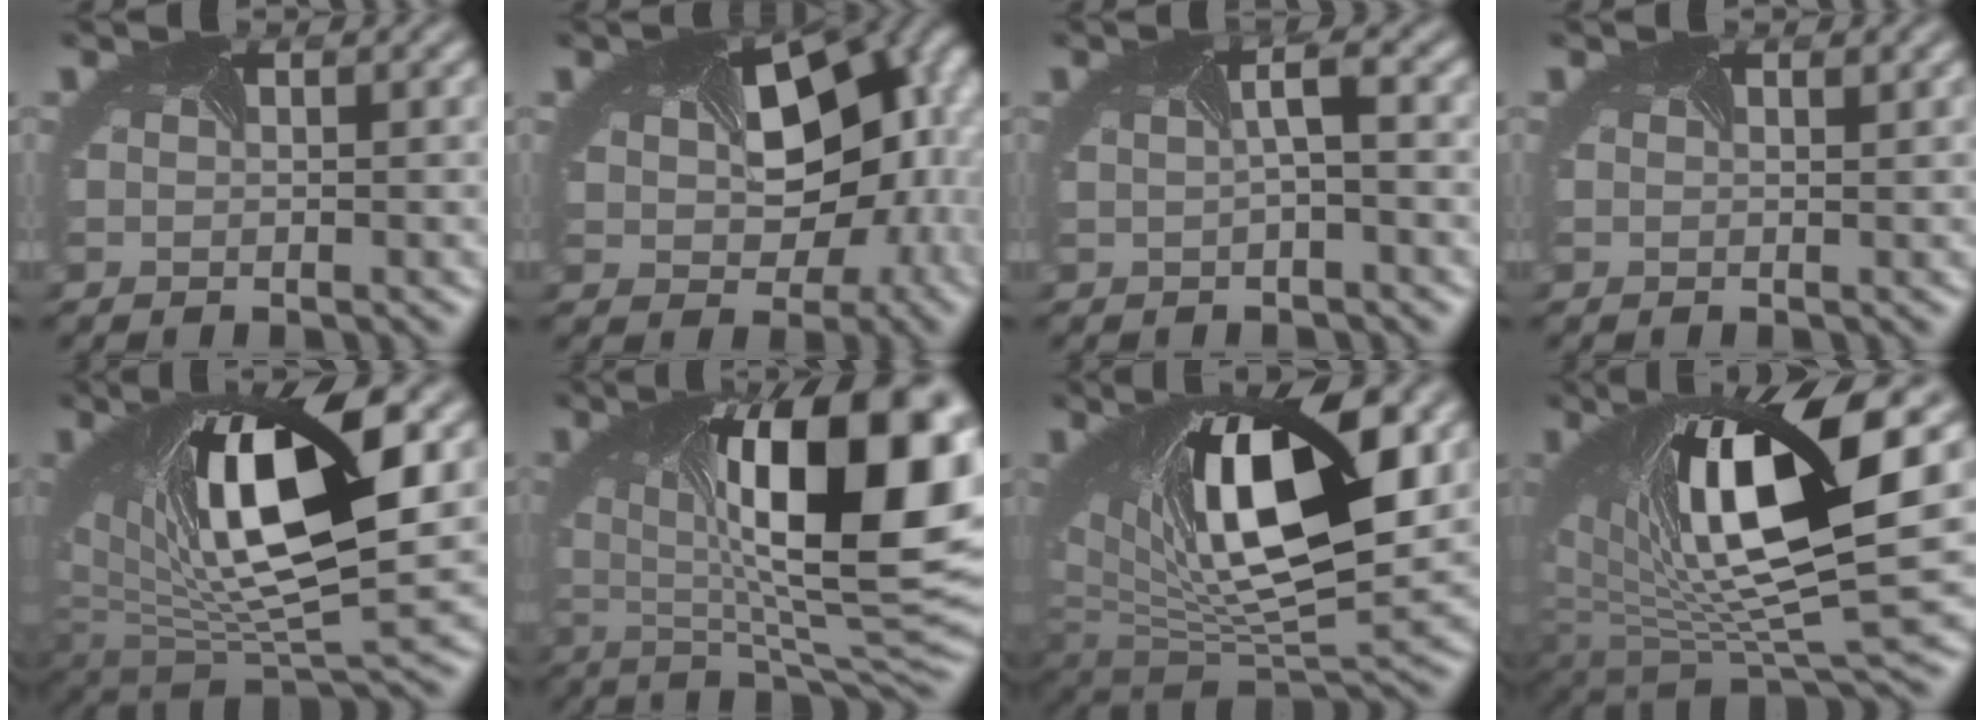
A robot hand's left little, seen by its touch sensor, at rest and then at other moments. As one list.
[{"total": 13.3, "force": [0.0, 9.1, 9.7], "torque": [-0.134, -0.023, 0.027]}, {"total": 1.5, "force": [-1.0, -0.3, 1.1], "torque": [-0.029, -0.002, -0.008]}, {"total": 1.0, "force": [0.7, 0.5, 0.6], "torque": [-0.006, 0.010, 0.003]}, {"total": 12.1, "force": [2.3, 4.4, 11.0], "torque": [-0.185, -0.007, 0.054]}, {"total": 16.6, "force": [2.4, 6.6, 15.1], "torque": [-0.218, -0.003, 0.044]}, {"total": 13.5, "force": [2.7, 5.3, 12.1], "torque": [-0.195, -0.009, 0.055]}, {"total": 13.2, "force": [3.1, 3.8, 12.3], "torque": [-0.211, -0.008, 0.069]}]